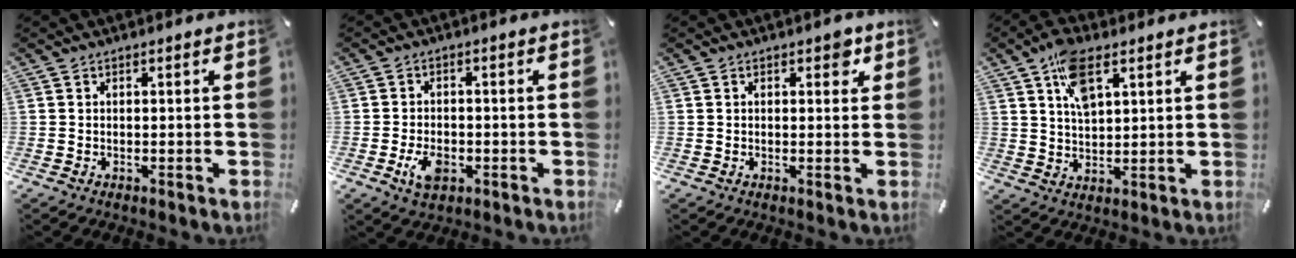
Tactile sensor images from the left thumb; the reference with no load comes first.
{"total": 5.3, "force": [-1.9, 3.5, 3.6], "torque": [-0.070, 0.002, -0.037]}
{"total": 2.4, "force": [1.0, 1.5, 1.6], "torque": [-0.011, -0.002, 0.010]}
{"total": 8.7, "force": [4.5, 4.3, 6.0], "torque": [-0.112, -0.007, 0.082]}